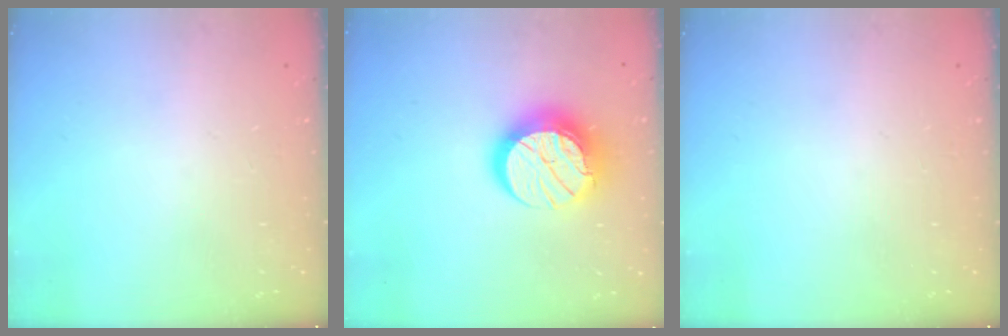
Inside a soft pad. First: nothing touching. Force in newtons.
{"total": 14.8, "press": 14.8, "slide": 1.2}
{"total": 0.0}